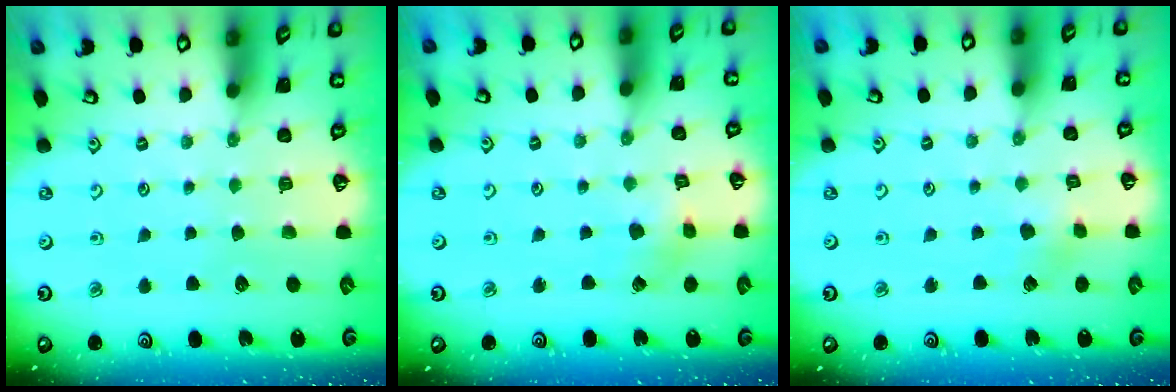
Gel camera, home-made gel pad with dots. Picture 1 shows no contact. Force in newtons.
{"total": 2.3, "press": 2.3, "slide": 0.2}
{"total": 3.0, "press": 3.0, "slide": 0.3}